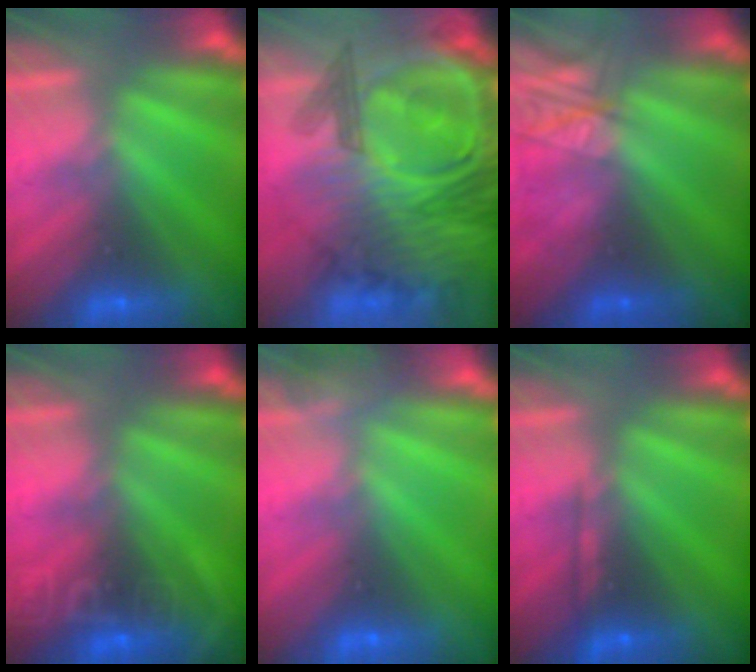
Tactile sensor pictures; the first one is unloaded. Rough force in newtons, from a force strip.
{"total": 7.7}
{"total": 2.3}
{"total": 9.3}
{"total": 4.4}
{"total": 2.2}